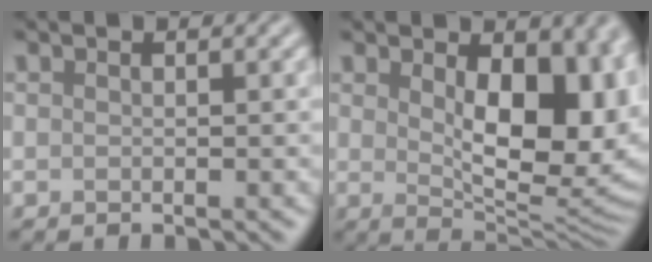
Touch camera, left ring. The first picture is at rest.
{"total": 11.1, "force": [1.8, 5.8, 9.3], "torque": [-0.111, -0.008, 0.032]}